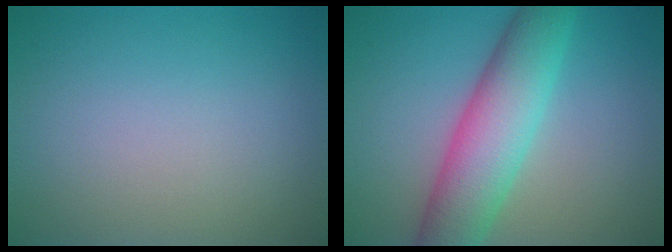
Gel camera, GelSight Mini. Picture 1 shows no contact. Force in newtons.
{"total": 7.6, "press": 7.6, "slide": 0.1}